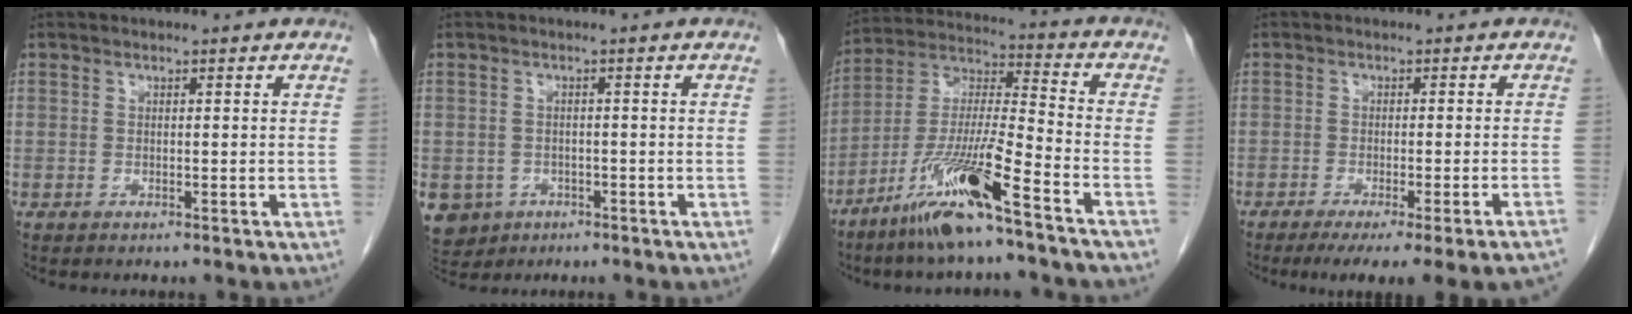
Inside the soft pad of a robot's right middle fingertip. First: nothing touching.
{"total": 7.7, "force": [-3.6, 6.4, 1.9], "torque": [-0.056, 0.003, -0.050]}
{"total": 14.6, "force": [-9.1, 0.1, 11.5], "torque": [-0.236, -0.021, -0.174]}
{"total": 13.1, "force": [-10.7, -0.7, 7.6], "torque": [-0.065, -0.027, -0.140]}